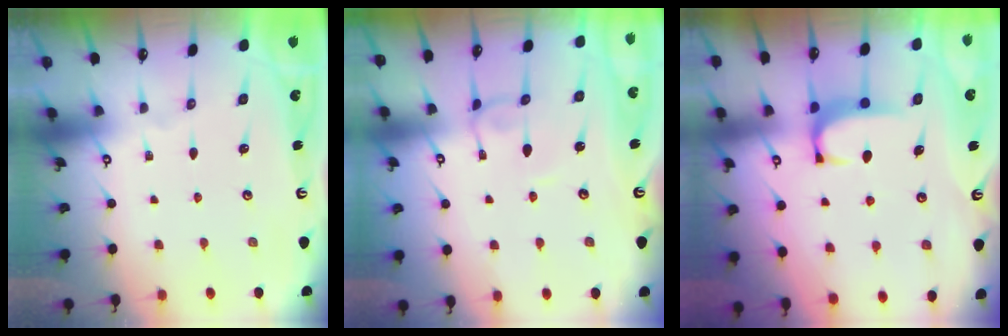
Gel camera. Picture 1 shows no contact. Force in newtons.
{"total": 2.6, "press": 2.6, "slide": 0.1}
{"total": 1.8, "press": 1.7, "slide": 0.5}